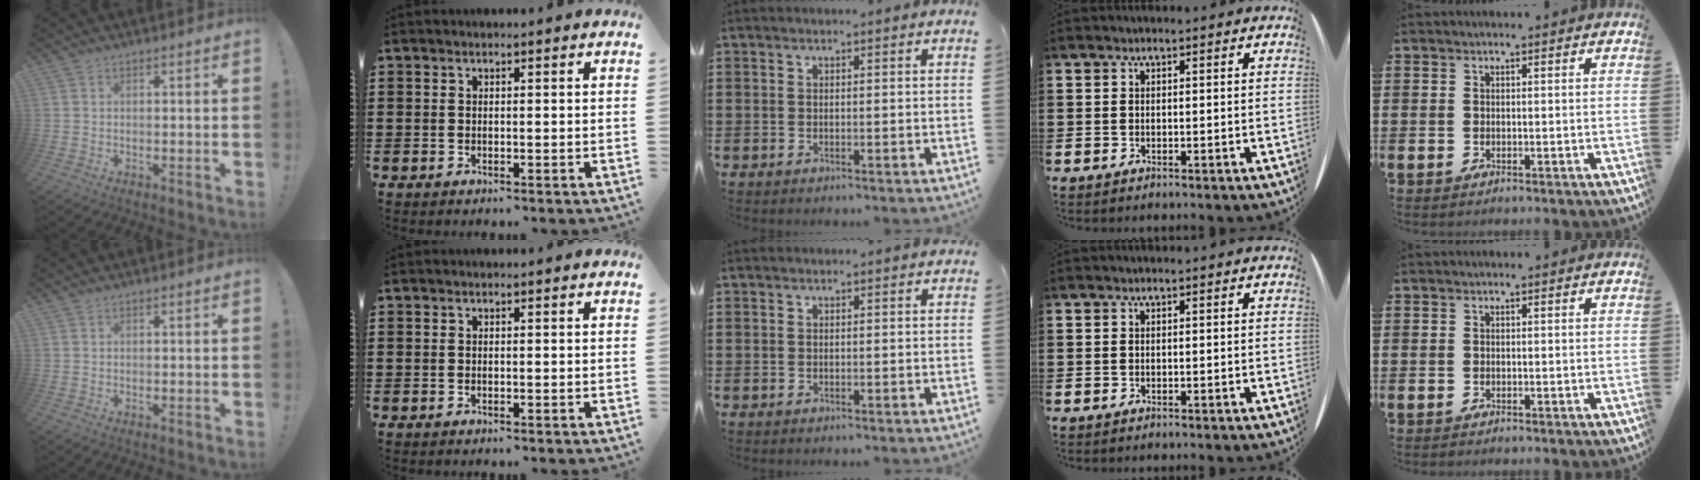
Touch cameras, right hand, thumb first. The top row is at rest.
{}